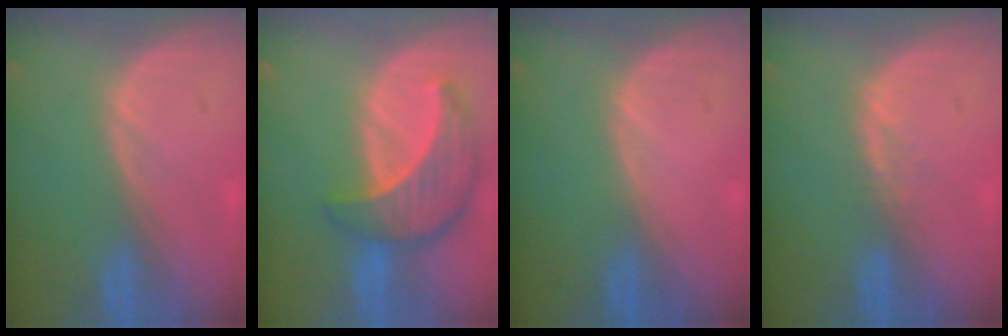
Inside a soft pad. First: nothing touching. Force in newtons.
{"total": 8.7, "press": 7.8, "slide": 3.7}
{"total": 0.0}
{"total": 1.4, "press": 1.4, "slide": 0.3}